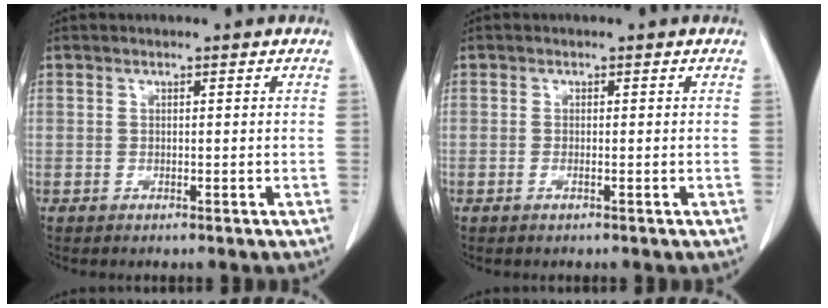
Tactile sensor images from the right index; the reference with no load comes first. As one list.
[{"total": 0.5, "force": [-0.2, 0.0, 0.5], "torque": [-0.011, -0.001, -0.004]}]